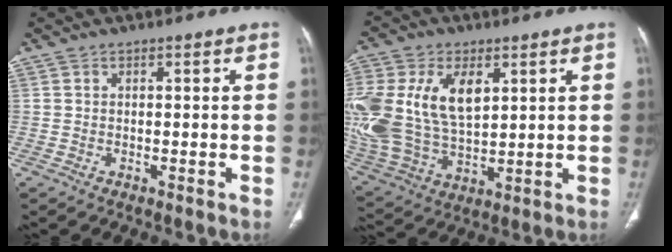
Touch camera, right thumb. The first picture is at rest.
{"total": 23.0, "force": [5.4, 13.8, 17.7], "torque": [-0.399, -0.002, 0.111]}